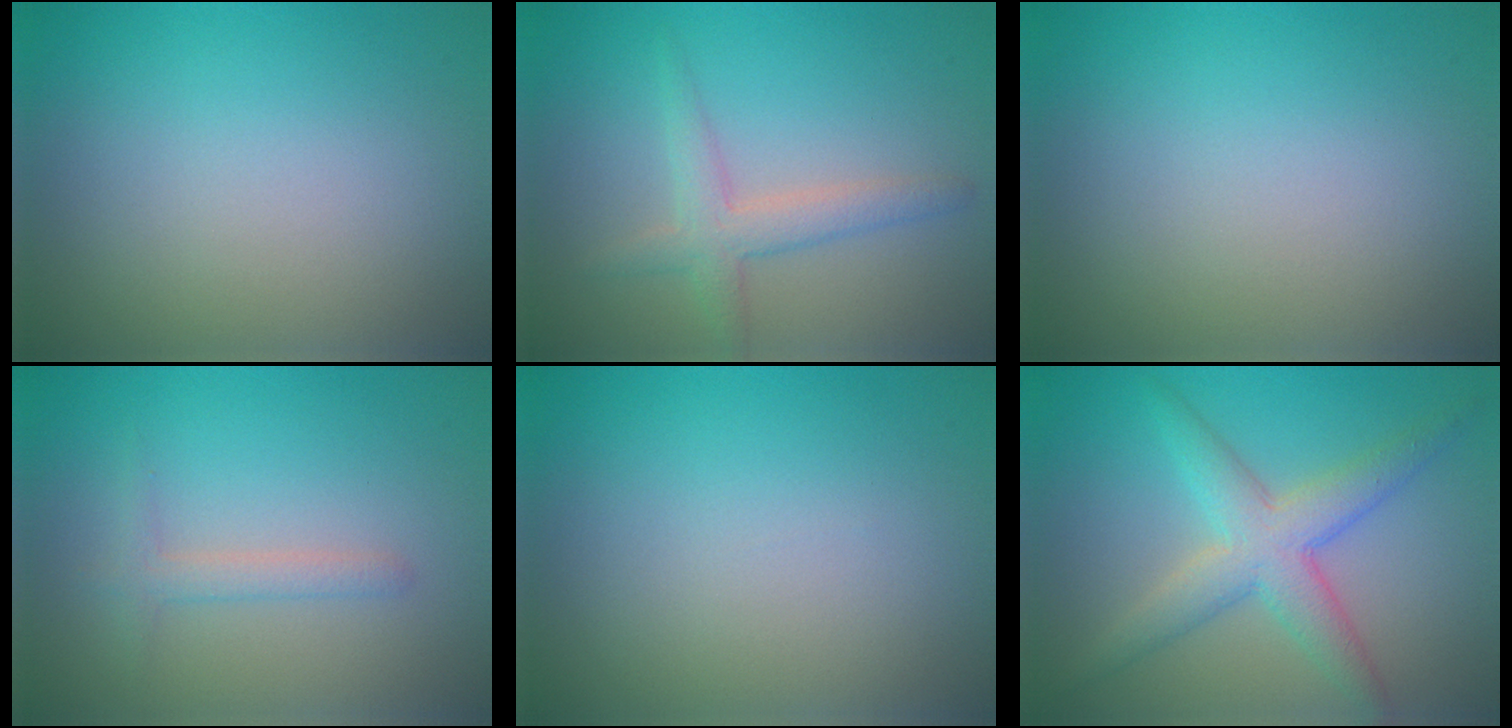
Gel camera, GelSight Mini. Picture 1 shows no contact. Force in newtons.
{"total": 1.9, "press": 1.8, "slide": 0.3}
{"total": 0.0}
{"total": 1.5, "press": 1.5, "slide": 0.0}
{"total": 0.0}
{"total": 4.9, "press": 4.9, "slide": 0.1}